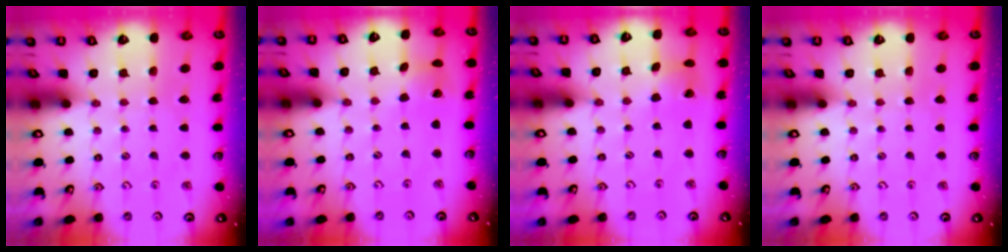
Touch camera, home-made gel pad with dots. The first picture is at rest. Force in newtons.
{"total": 1.8, "press": 1.8, "slide": 0.2}
{"total": 2.4, "press": 2.4, "slide": 0.3}
{"total": 0.0}